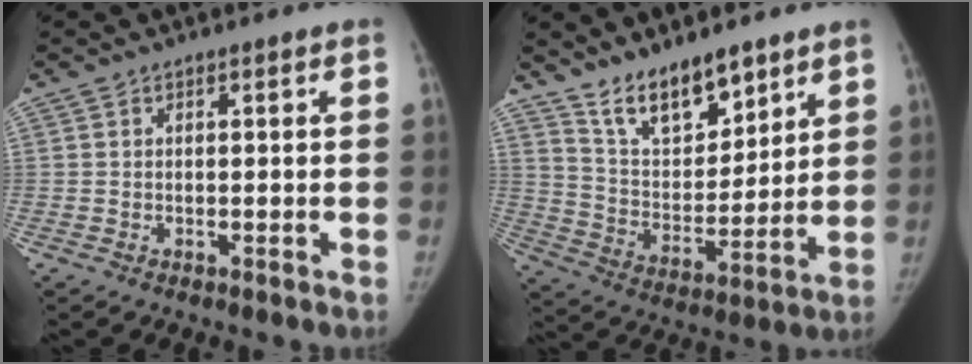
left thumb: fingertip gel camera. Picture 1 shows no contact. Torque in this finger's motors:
{"motor_torque": [0.13, 0.06, -0.17, -0.55, 0.04]}